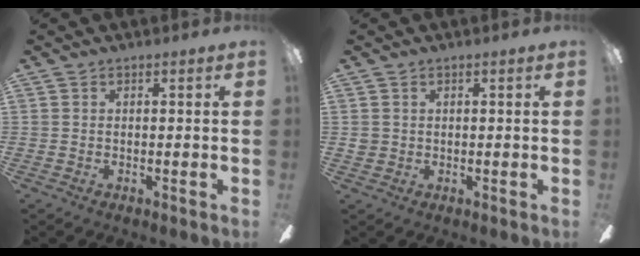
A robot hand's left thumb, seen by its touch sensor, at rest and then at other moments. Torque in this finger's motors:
{"motor_torque": [-0.10, 0.52, 0.11, -0.32, 0.00]}